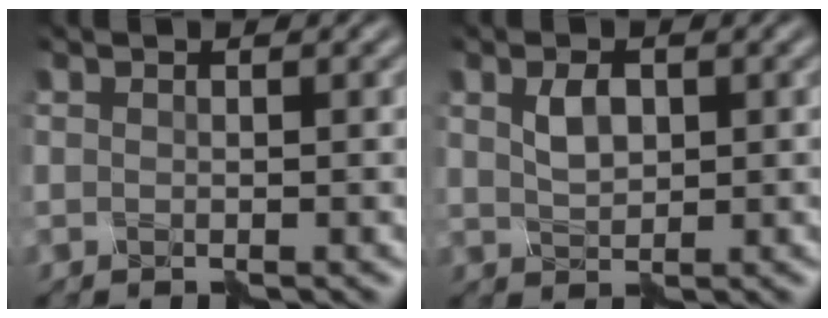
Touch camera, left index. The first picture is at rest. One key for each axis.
{"total": 2.3, "fx": 0.5, "fy": 1.4, "fz": 1.7, "tx": -0.036, "ty": 0.000, "tz": 0.012}